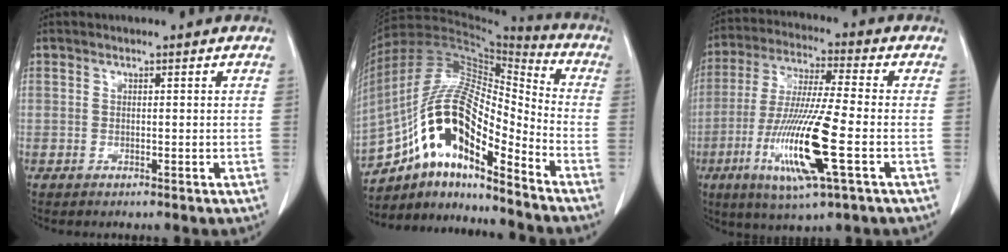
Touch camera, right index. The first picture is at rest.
{"total": 17.8, "force": [-10.2, 4.6, 13.8], "torque": [-0.264, 0.033, -0.177]}
{"total": 15.3, "force": [-4.7, 0.4, 14.6], "torque": [-0.296, -0.022, -0.088]}